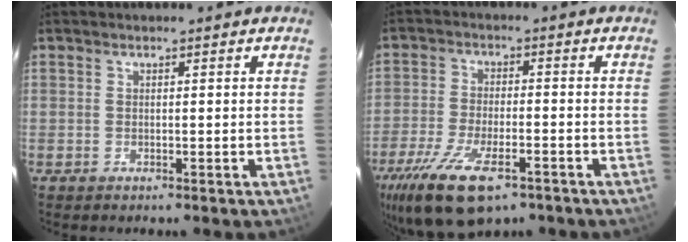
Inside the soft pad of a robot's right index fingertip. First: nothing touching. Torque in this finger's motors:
{"motor_torque": [1.48, -0.66, 0.67, 0.15]}